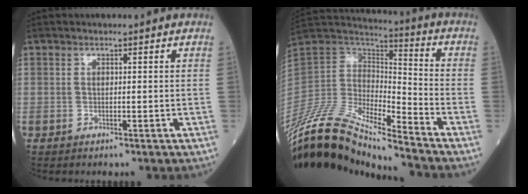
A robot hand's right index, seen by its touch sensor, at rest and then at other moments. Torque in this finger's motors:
{"motor_torque": [0.88, -1.26, 0.49, 0.17]}